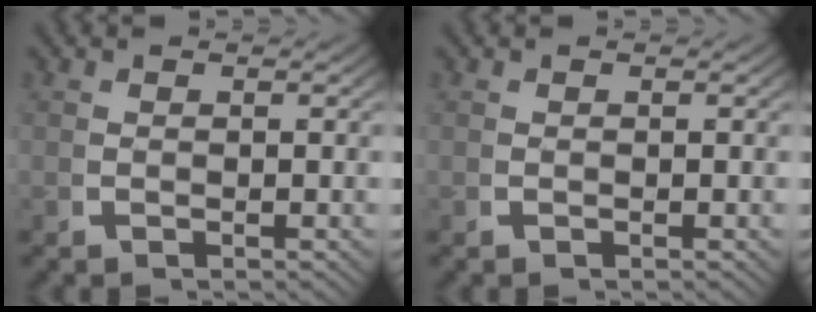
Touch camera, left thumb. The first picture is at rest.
{"total": 0.0}